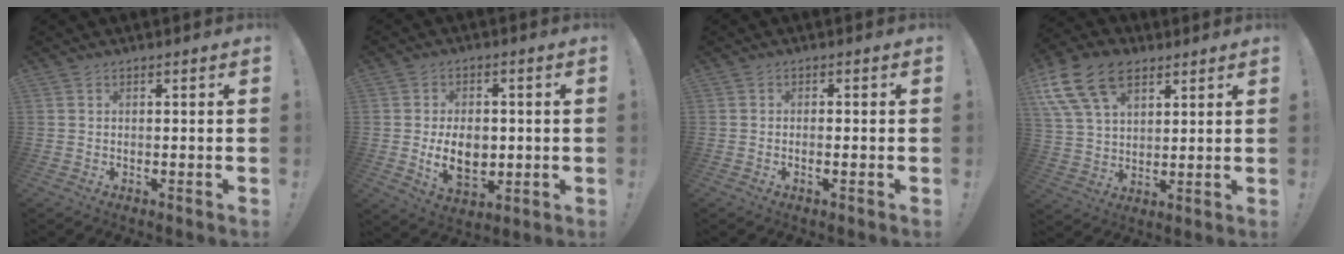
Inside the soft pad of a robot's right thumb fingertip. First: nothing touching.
{"total": 10.6, "force": [-1.0, 7.4, 7.4], "torque": [-0.112, -0.006, -0.017]}
{"total": 1.5, "force": [-0.6, 0.1, 1.4], "torque": [-0.023, 0.000, -0.011]}
{"total": 16.4, "force": [8.7, 10.3, 9.4], "torque": [-0.180, -0.038, 0.161]}